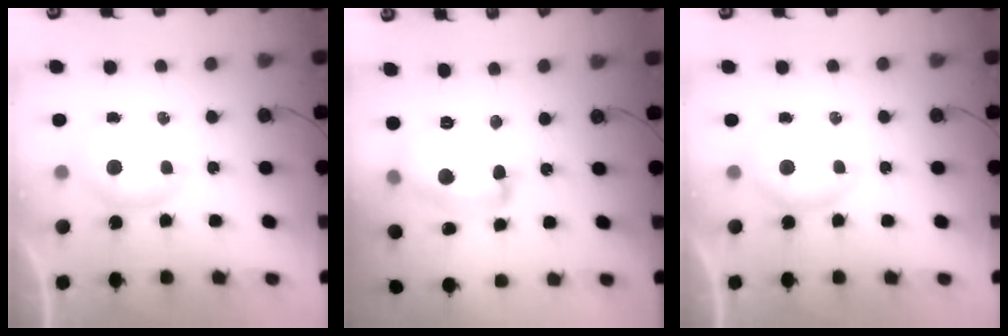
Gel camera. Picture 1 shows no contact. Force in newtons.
{"total": 12.0, "press": 12.0, "slide": 0.8}
{"total": 0.0}